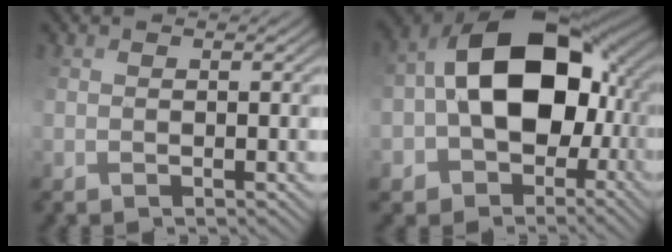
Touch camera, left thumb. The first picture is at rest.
{"total": 14.7, "force": [-0.4, 10.2, 10.5], "torque": [-0.179, 0.022, -0.017]}